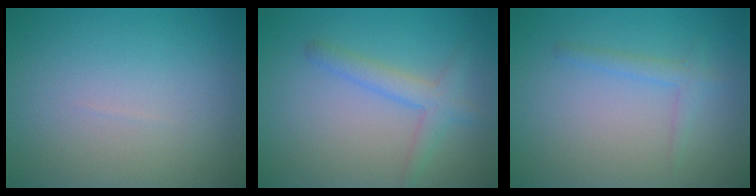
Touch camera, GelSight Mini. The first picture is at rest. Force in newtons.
{"total": 2.0, "press": 2.0, "slide": 0.1}
{"total": 1.5, "press": 1.5, "slide": 0.1}